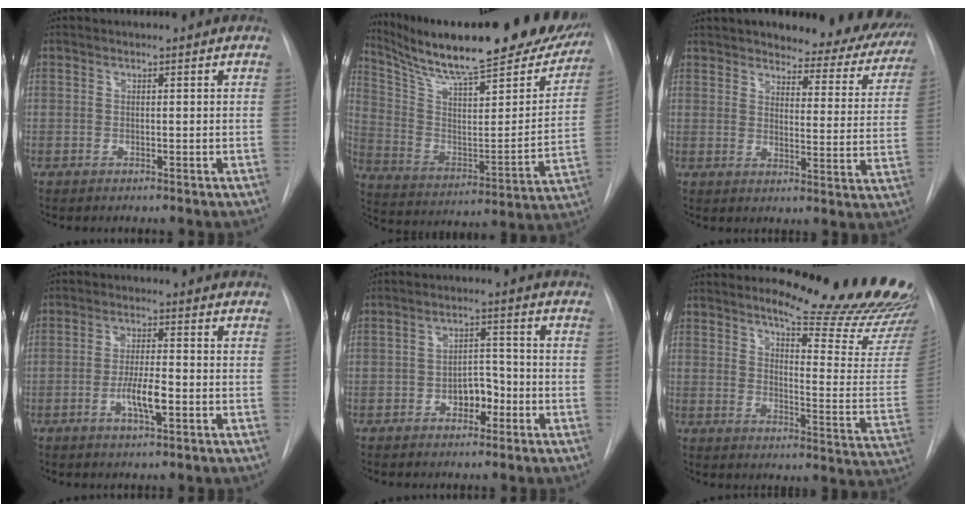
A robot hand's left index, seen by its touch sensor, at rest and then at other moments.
{"total": 29.1, "force": [24.5, 5.3, 14.9], "torque": [-0.238, -0.049, 0.344]}
{"total": 15.6, "force": [14.1, 4.8, 4.8], "torque": [-0.023, -0.038, 0.150]}
{"total": 5.4, "force": [-2.2, 0.9, 4.9], "torque": [-0.092, -0.007, -0.039]}
{"total": 4.5, "force": [-2.4, 2.5, 2.9], "torque": [-0.039, 0.008, -0.040]}
{"total": 19.7, "force": [18.1, 0.5, 7.7], "torque": [-0.100, -0.146, 0.210]}